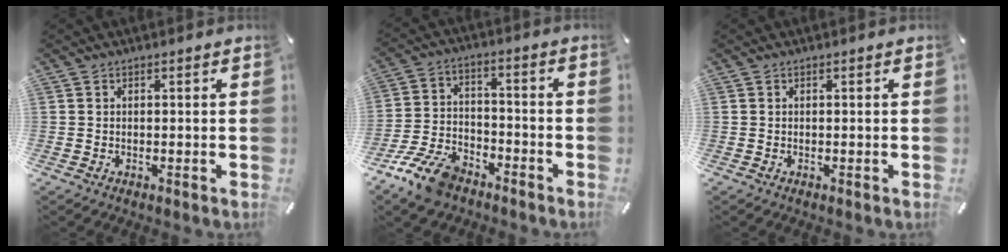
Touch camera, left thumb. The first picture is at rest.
{"total": 11.9, "force": [-8.6, 6.0, 5.7], "torque": [-0.109, 0.049, -0.159]}
{"total": 0.0}